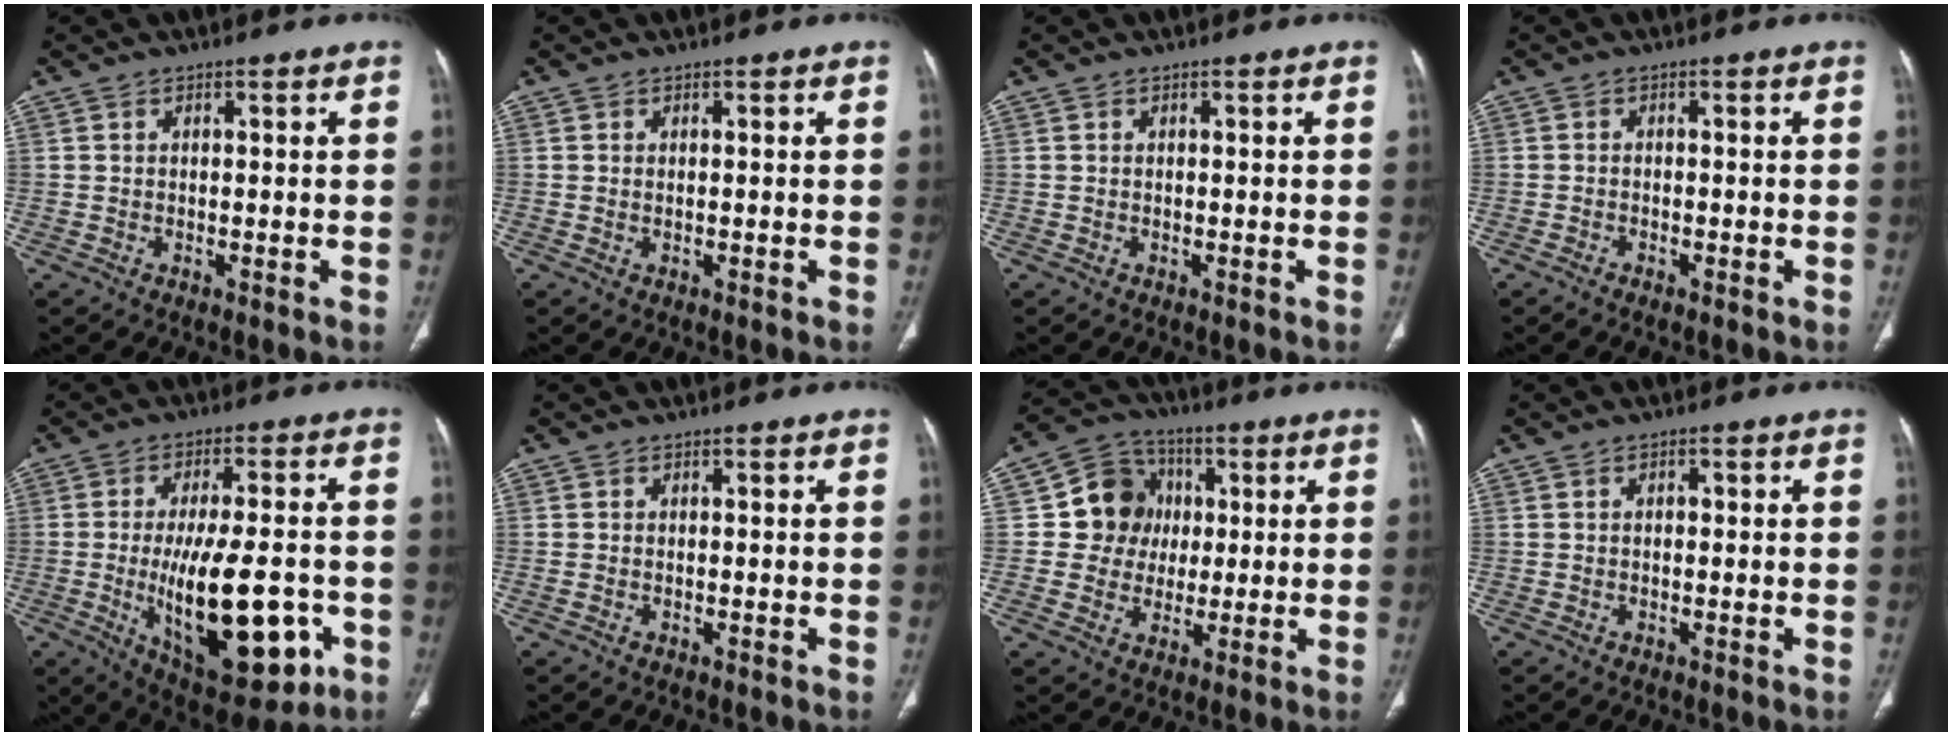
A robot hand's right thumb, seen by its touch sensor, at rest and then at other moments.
{"total": 0.0}
{"total": 0.0}
{"total": 1.2, "force": [-0.8, 0.4, 0.7], "torque": [-0.021, 0.000, -0.016]}
{"total": 21.5, "force": [-5.2, 9.0, 18.8], "torque": [-0.284, 0.004, -0.056]}
{"total": 0.0}
{"total": 10.4, "force": [1.2, 9.6, 3.6], "torque": [-0.013, 0.009, 0.016]}
{"total": 0.8, "force": [0.0, 0.6, 0.6], "torque": [-0.007, 0.003, -0.001]}